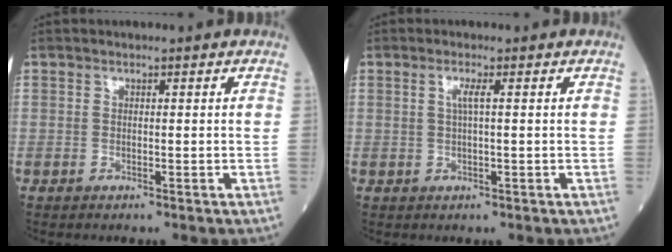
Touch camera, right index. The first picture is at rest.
{"total": 1.5, "force": [0.3, -0.2, 1.5], "torque": [-0.032, 0.001, 0.004]}